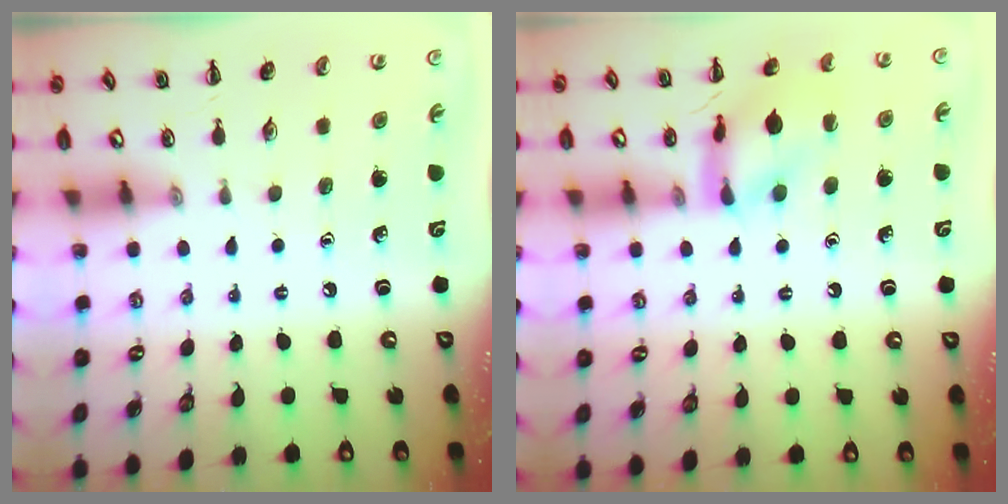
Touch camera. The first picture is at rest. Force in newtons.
{"total": 13.2, "press": 13.2, "slide": 0.7}